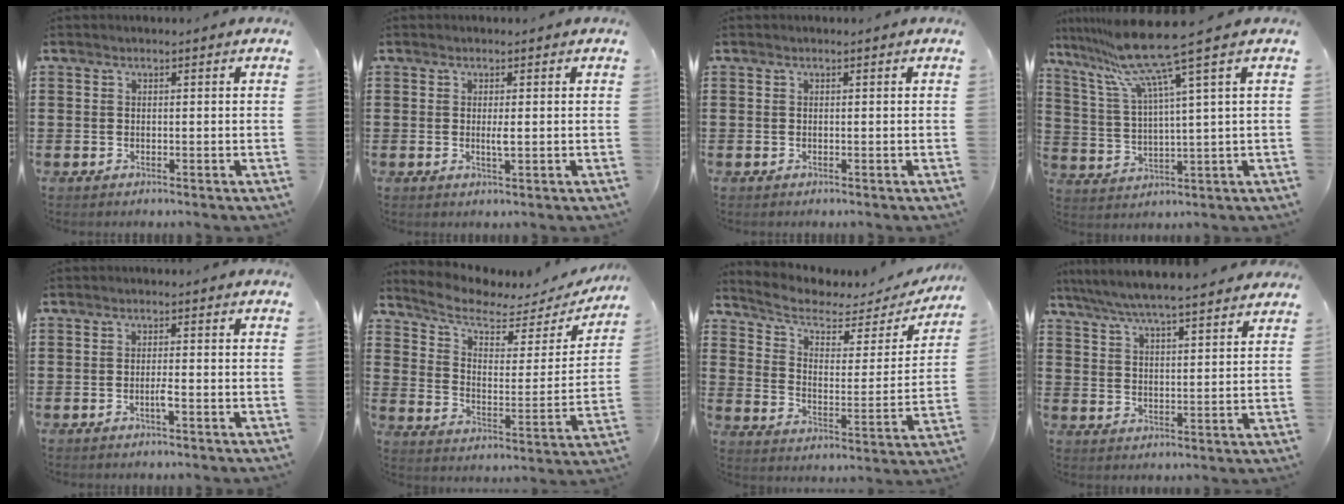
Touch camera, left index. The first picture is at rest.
{"total": 1.6, "force": [0.1, 0.1, 1.6], "torque": [-0.032, -0.002, 0.001]}
{"total": 0.0}
{"total": 11.2, "force": [7.4, -0.6, 8.3], "torque": [-0.200, -0.032, 0.117]}
{"total": 1.7, "force": [-0.7, 0.0, 1.5], "torque": [-0.030, 0.000, -0.012]}
{"total": 5.6, "force": [4.4, 2.0, 3.0], "torque": [-0.082, -0.026, 0.070]}
{"total": 4.9, "force": [3.2, 2.2, 2.8], "torque": [-0.075, -0.020, 0.050]}
{"total": 5.7, "force": [5.3, -0.1, 2.0], "torque": [-0.060, -0.027, 0.091]}